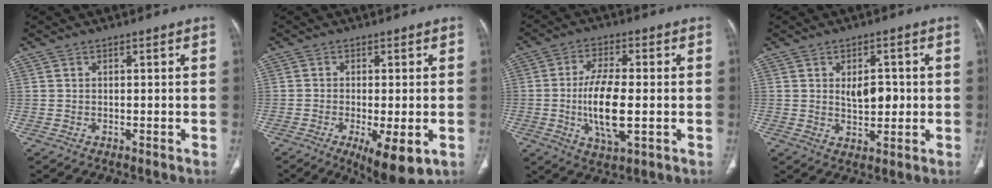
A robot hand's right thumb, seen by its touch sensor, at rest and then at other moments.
{"total": 9.6, "force": [-3.7, 2.9, 8.4], "torque": [-0.125, -0.016, -0.050]}
{"total": 11.3, "force": [-1.5, 4.2, 10.4], "torque": [-0.204, -0.003, -0.026]}
{"total": 5.8, "force": [0.5, 3.4, 4.7], "torque": [-0.054, -0.004, 0.014]}